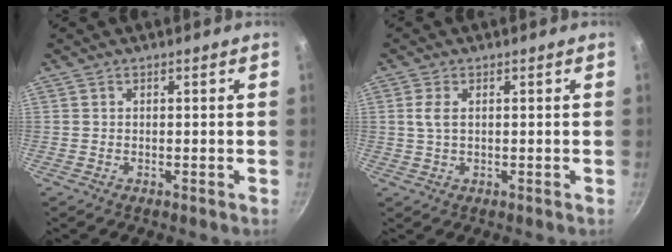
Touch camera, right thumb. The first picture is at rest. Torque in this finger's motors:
{"motor_torque": [-0.58, -0.05, 0.57, -0.04, 0.02]}